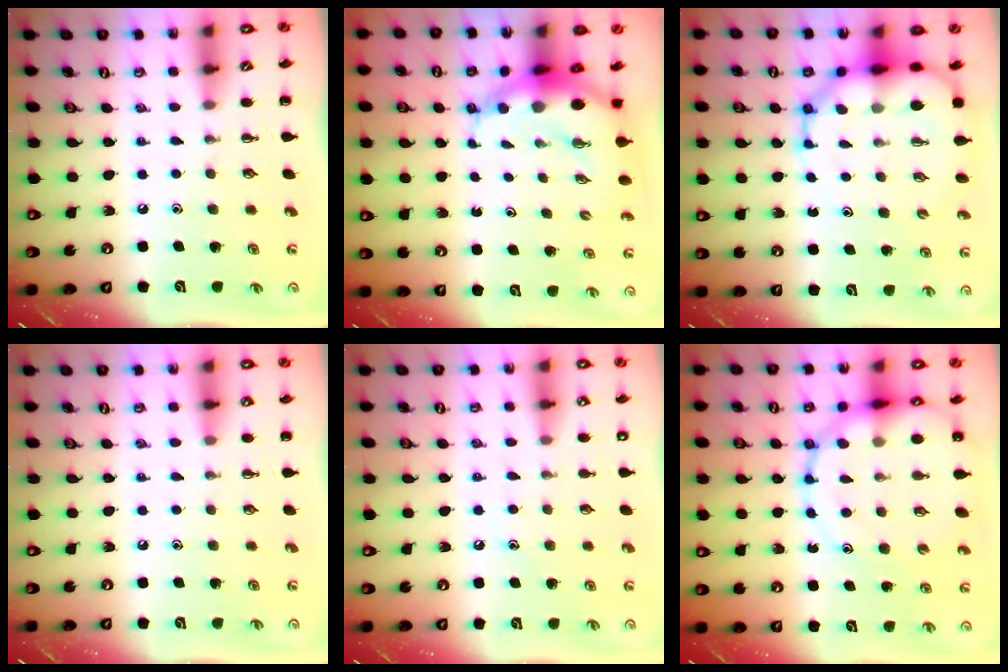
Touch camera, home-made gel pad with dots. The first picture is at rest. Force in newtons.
{"total": 6.8, "press": 6.5, "slide": 1.8}
{"total": 12.9, "press": 12.4, "slide": 3.5}
{"total": 5.8, "press": 5.5, "slide": 1.9}
{"total": 6.5, "press": 6.4, "slide": 1.4}
{"total": 17.9, "press": 17.6, "slide": 3.0}